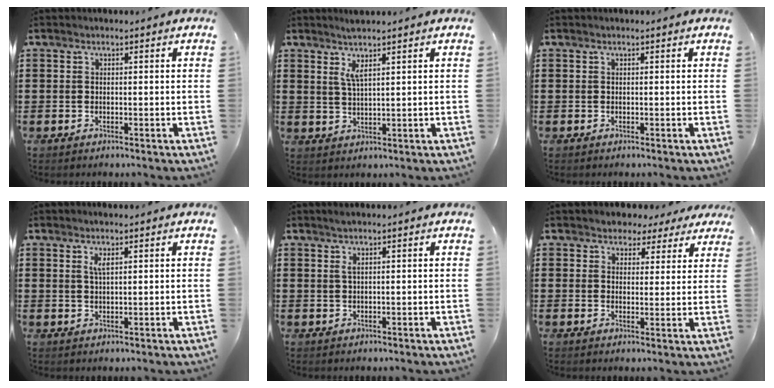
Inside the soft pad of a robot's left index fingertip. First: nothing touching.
{"total": 3.3, "force": [2.1, 0.2, 2.5], "torque": [-0.055, 0.002, 0.037]}
{"total": 0.0}
{"total": 2.7, "force": [1.4, 0.6, 2.2], "torque": [-0.048, 0.003, 0.024]}
{"total": 1.3, "force": [0.6, 0.1, 1.2], "torque": [-0.026, 0.001, 0.010]}
{"total": 3.7, "force": [3.1, 2.1, 0.2], "torque": [-0.016, -0.004, 0.054]}